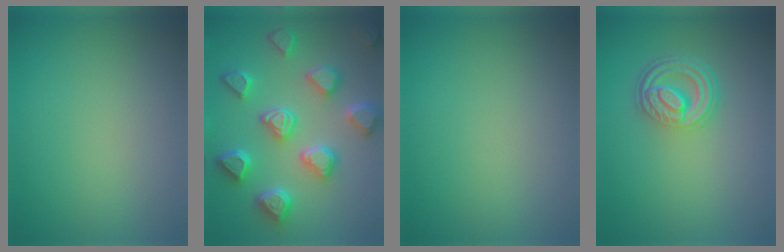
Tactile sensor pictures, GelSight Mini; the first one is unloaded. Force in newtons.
{"total": 6.5, "press": 6.0, "slide": 2.4}
{"total": 0.0}
{"total": 4.5, "press": 3.4, "slide": 3.0}